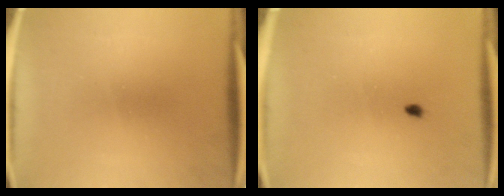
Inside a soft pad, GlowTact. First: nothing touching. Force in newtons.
{"total": 1.4}